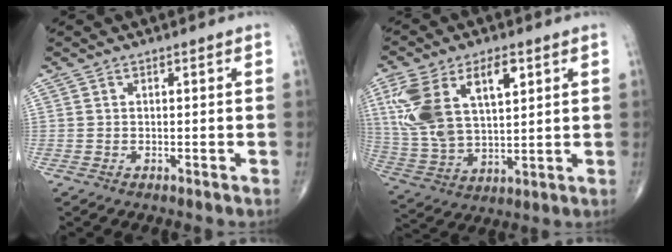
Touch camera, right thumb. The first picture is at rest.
{"total": 17.2, "force": [6.1, 9.0, 13.4], "torque": [-0.262, -0.009, 0.123]}